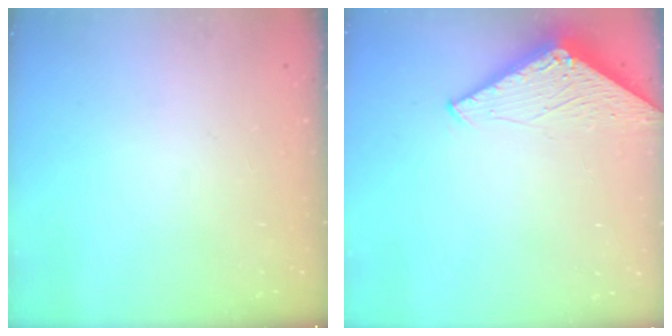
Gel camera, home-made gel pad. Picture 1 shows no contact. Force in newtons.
{"total": 2.9, "press": 2.9, "slide": 0.2}